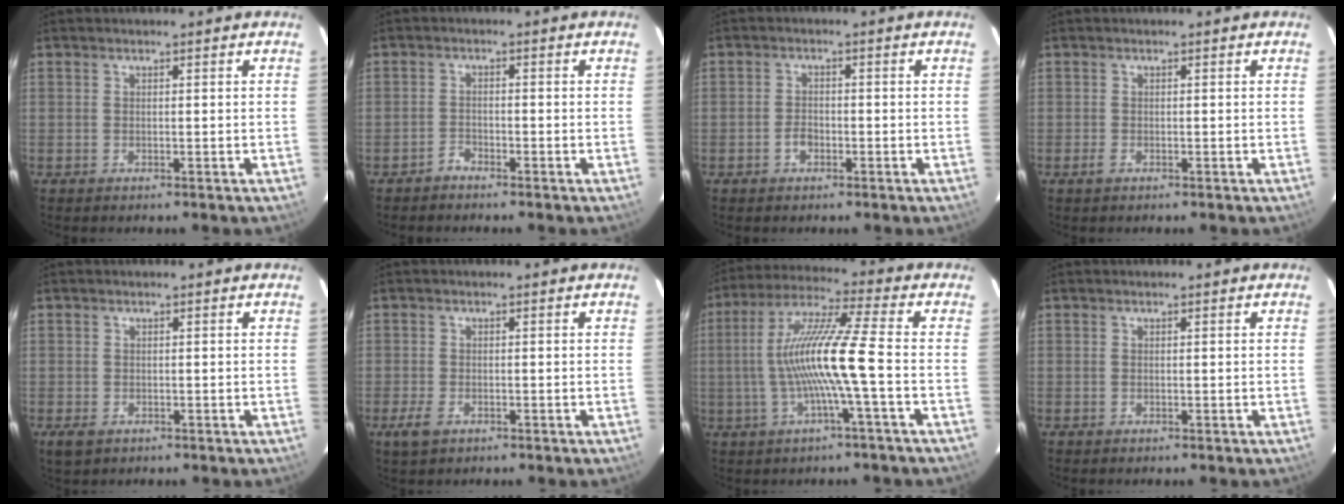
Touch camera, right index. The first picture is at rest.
{"total": 1.6, "force": [-1.6, 0.5, 0.1], "torque": [-0.002, 0.004, -0.031]}
{"total": 2.4, "force": [-1.2, 1.6, 1.3], "torque": [-0.027, 0.005, -0.023]}
{"total": 1.1, "force": [-0.6, 0.5, 0.7], "torque": [-0.014, -0.001, -0.013]}
{"total": 2.6, "force": [-1.1, 2.0, 1.2], "torque": [-0.023, -0.004, -0.016]}
{"total": 3.3, "force": [-1.7, 2.0, 2.0], "torque": [-0.044, -0.006, -0.030]}
{"total": 12.8, "force": [-2.2, -1.1, 12.5], "torque": [-0.240, 0.005, -0.037]}
{"total": 0.0}